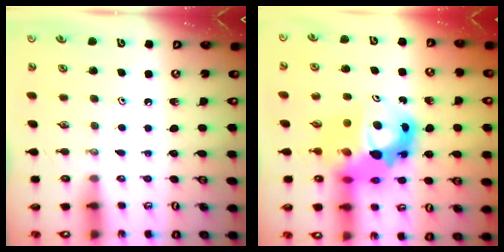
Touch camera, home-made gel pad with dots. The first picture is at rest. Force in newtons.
{"total": 17.0, "press": 16.9, "slide": 1.4}